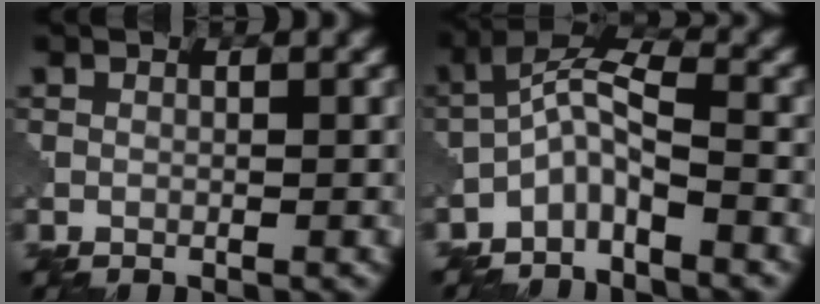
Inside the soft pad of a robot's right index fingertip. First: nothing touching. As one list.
[{"total": 4.1, "force": [-2.6, 1.0, 3.0], "torque": [-0.059, 0.013, -0.059]}]